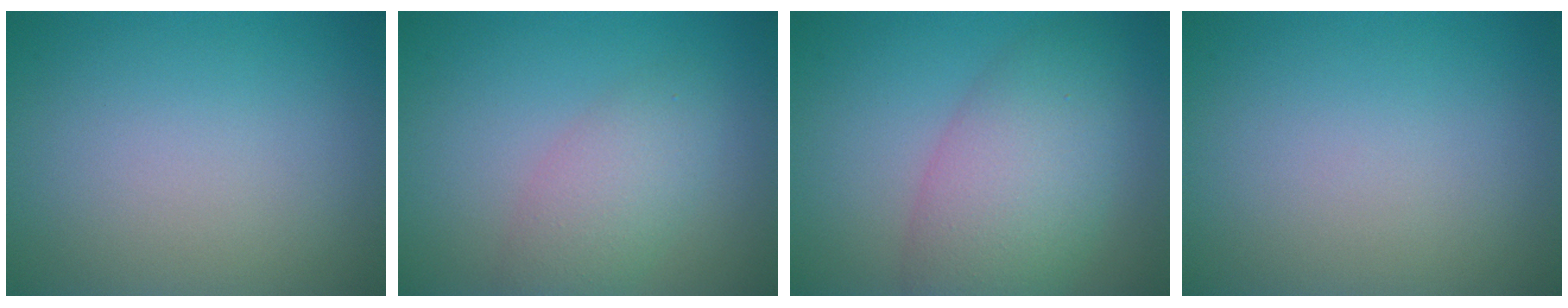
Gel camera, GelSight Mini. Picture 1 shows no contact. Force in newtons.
{"total": 3.4, "press": 3.4, "slide": 0.2}
{"total": 7.0, "press": 7.0, "slide": 0.3}
{"total": 0.0}